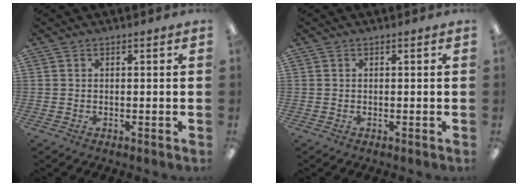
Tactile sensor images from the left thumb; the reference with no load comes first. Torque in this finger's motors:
{"motor_torque": [0.00, 0.00, 0.05, -0.05, 0.00]}